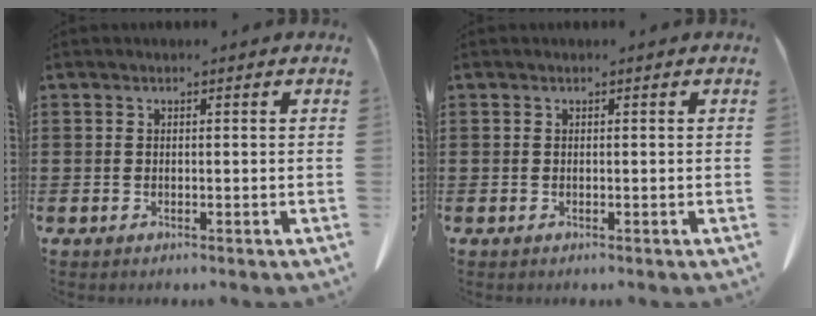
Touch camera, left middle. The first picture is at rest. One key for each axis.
{"total": 0.0}